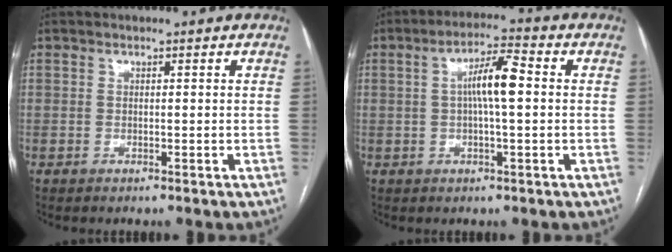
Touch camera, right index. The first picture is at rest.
{"total": 6.7, "force": [0.5, 0.8, 6.6], "torque": [-0.121, 0.016, 0.005]}